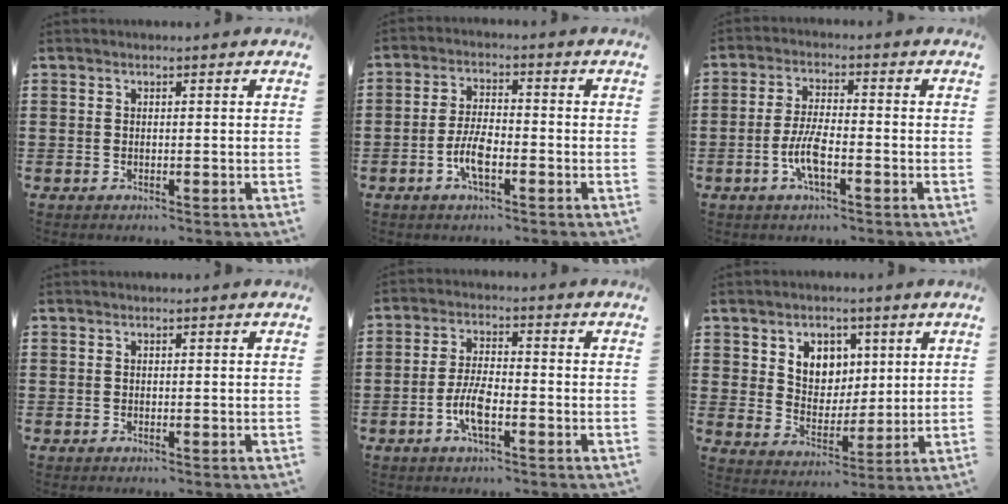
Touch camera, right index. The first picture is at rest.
{"total": 5.6, "force": [-2.0, 2.0, 4.8], "torque": [-0.116, -0.003, -0.047]}
{"total": 5.8, "force": [-2.0, 1.6, 5.2], "torque": [-0.123, -0.008, -0.044]}
{"total": 0.0}
{"total": 5.9, "force": [-2.1, 1.8, 5.1], "torque": [-0.114, -0.003, -0.045]}
{"total": 5.6, "force": [2.7, 4.7, 1.3], "torque": [-0.045, 0.004, 0.047]}